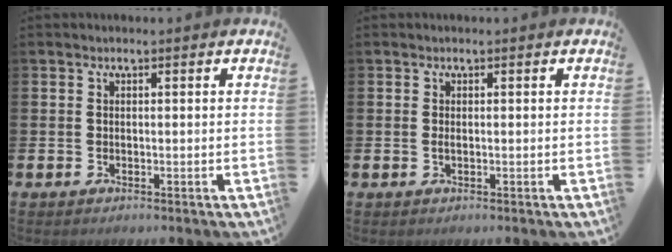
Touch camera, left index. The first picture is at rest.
{"total": 0.5, "force": [0.0, 0.2, 0.5], "torque": [-0.005, -0.002, -0.002]}